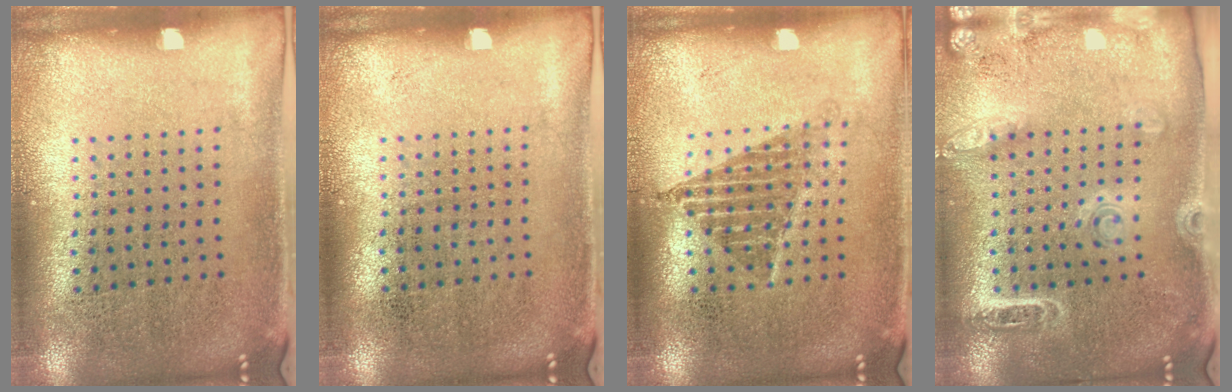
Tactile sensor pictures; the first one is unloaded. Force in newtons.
{"total": 0.0}
{"total": 1.2, "press": 1.0, "slide": 0.7}
{"total": 1.8, "press": 1.7, "slide": 0.4}